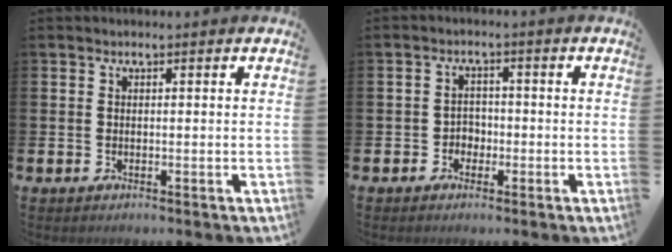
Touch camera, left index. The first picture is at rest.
{"total": 2.3, "force": [-1.2, 1.9, 0.5], "torque": [-0.012, 0.006, -0.029]}